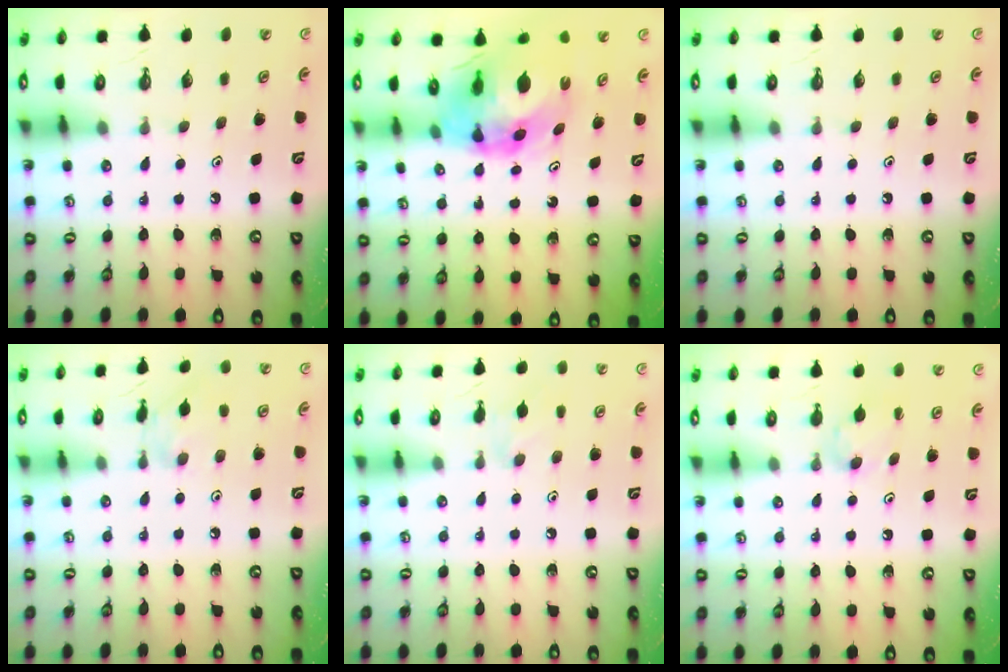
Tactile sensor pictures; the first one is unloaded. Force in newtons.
{"total": 10.9, "press": 10.8, "slide": 1.2}
{"total": 0.0}
{"total": 2.0, "press": 2.0, "slide": 0.2}
{"total": 8.0, "press": 7.9, "slide": 0.9}
{"total": 5.8, "press": 5.8, "slide": 0.7}